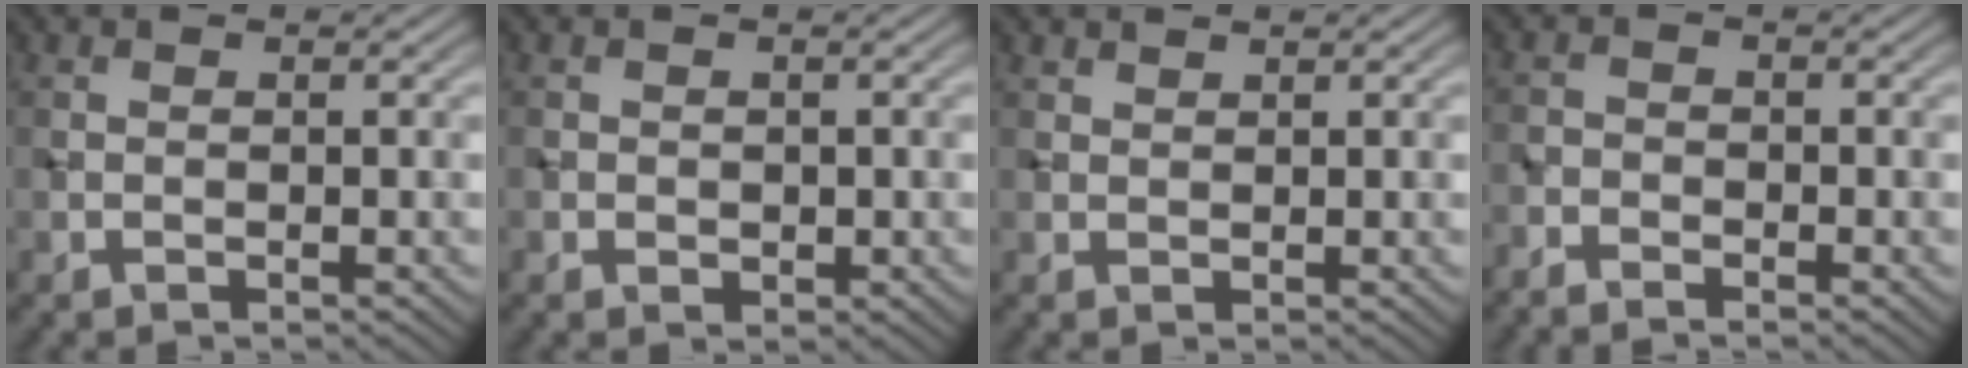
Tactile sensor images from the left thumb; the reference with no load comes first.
{"total": 1.0, "force": [-0.1, 0.9, 0.5], "torque": [-0.008, -0.006, -0.002]}
{"total": 0.9, "force": [0.8, 0.2, 0.2], "torque": [-0.006, 0.002, 0.021]}
{"total": 2.3, "force": [-2.1, 0.6, 0.7], "torque": [-0.016, -0.005, -0.048]}